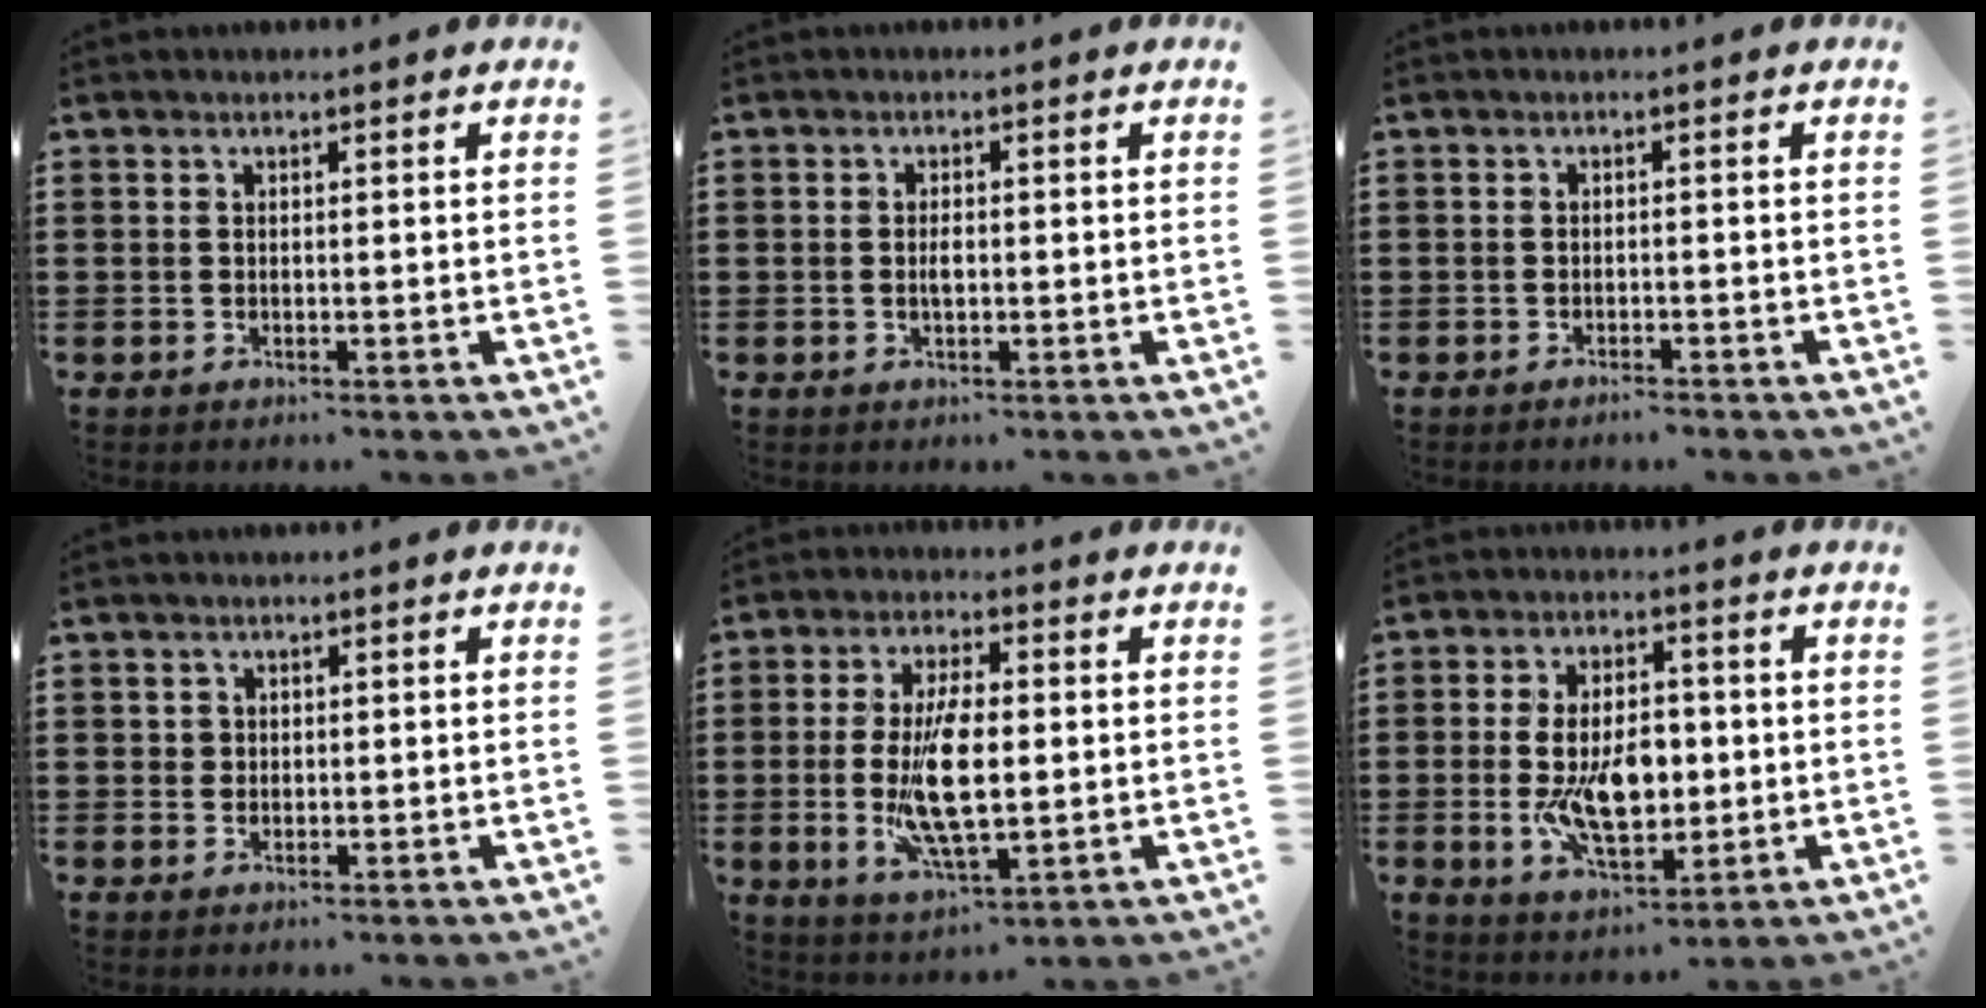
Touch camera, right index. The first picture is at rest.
{"total": 1.8, "force": [-0.1, 0.6, 1.6], "torque": [-0.032, 0.002, -0.002]}
{"total": 1.1, "force": [-1.0, -0.1, 0.3], "torque": [-0.009, -0.002, -0.020]}
{"total": 0.8, "force": [0.3, 0.8, 0.2], "torque": [-0.005, 0.002, 0.006]}
{"total": 11.5, "force": [-0.5, 4.3, 10.6], "torque": [-0.226, -0.013, -0.009]}
{"total": 10.5, "force": [-1.0, 5.7, 8.8], "torque": [-0.162, -0.003, -0.023]}